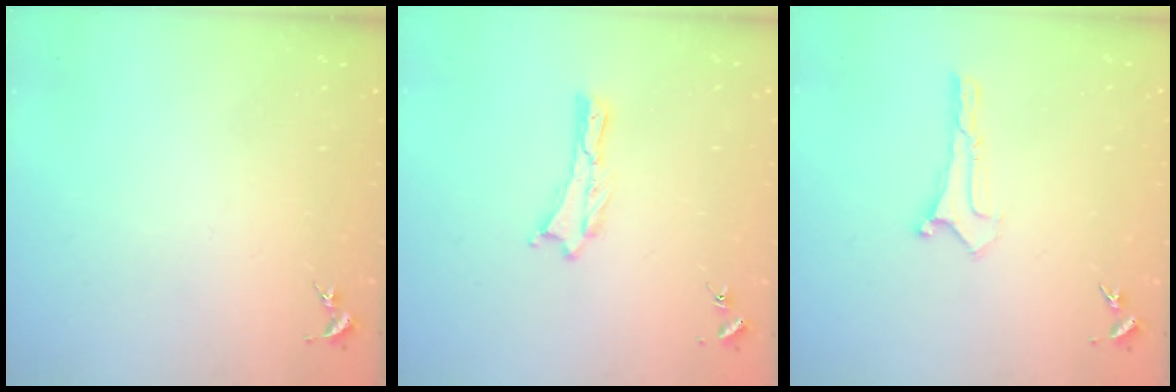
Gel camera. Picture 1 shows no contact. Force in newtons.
{"total": 0.0}
{"total": 0.0}